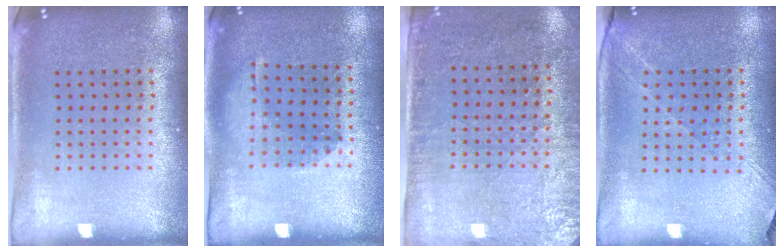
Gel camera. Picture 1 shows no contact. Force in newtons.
{"total": 1.3, "press": 0.8, "slide": 1.0}
{"total": 2.8, "press": 2.4, "slide": 1.4}
{"total": 1.3, "press": 1.2, "slide": 0.5}